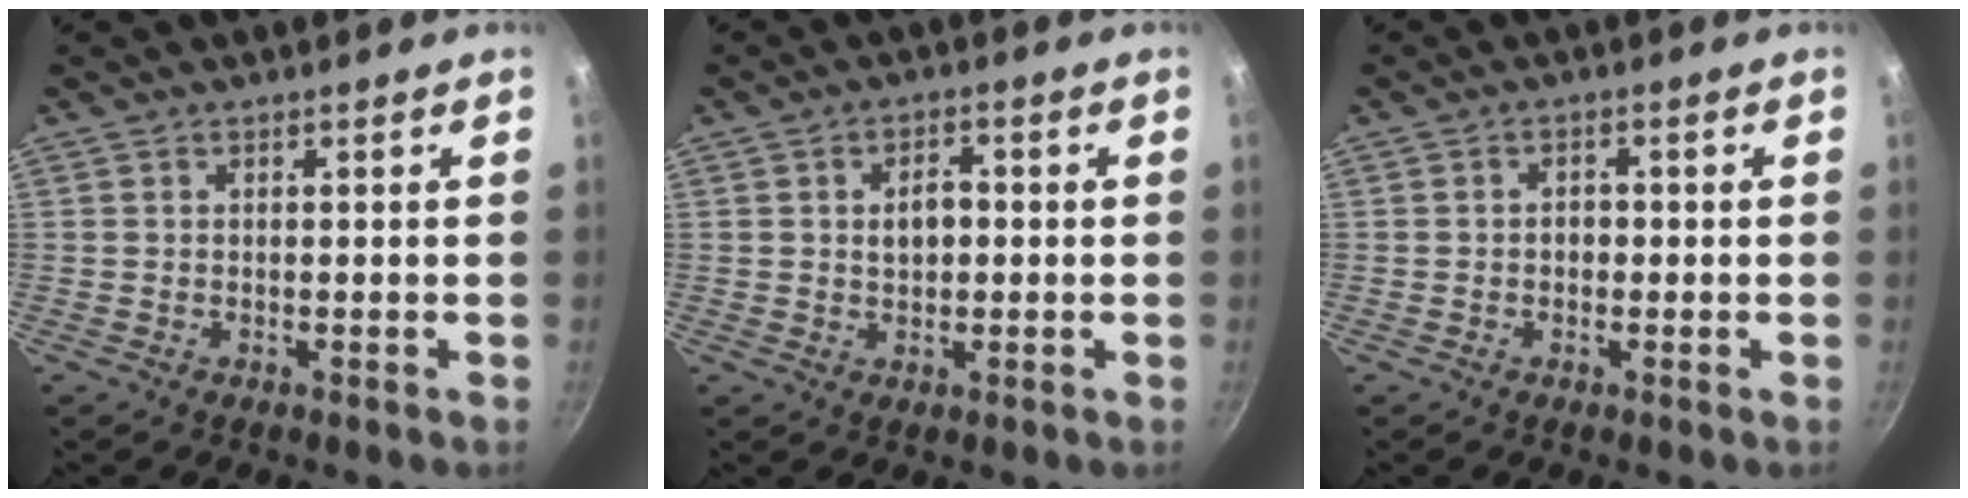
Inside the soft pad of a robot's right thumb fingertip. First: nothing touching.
{"total": 4.6, "force": [0.2, 3.0, 3.5], "torque": [-0.037, 0.010, 0.002]}
{"total": 2.1, "force": [-0.2, 1.7, 1.3], "torque": [-0.014, 0.007, -0.006]}